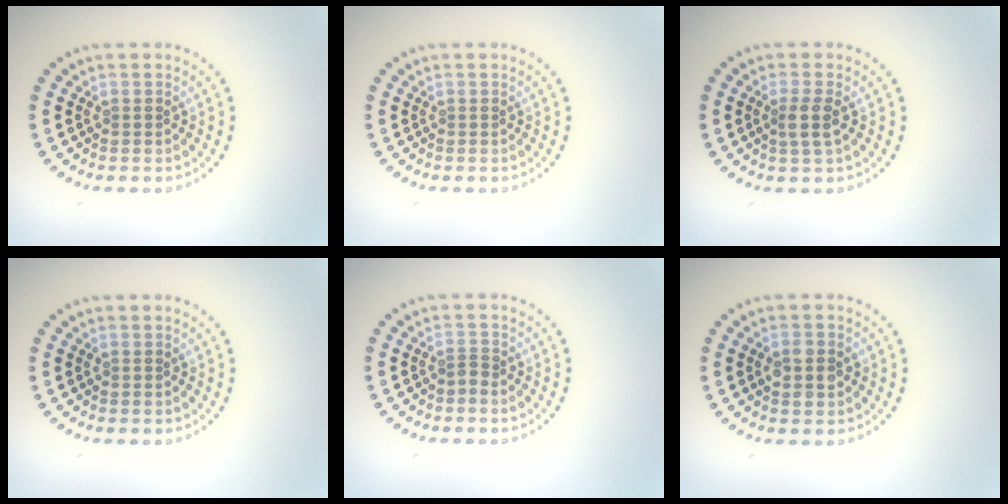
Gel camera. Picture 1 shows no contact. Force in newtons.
{"total": 0.0}
{"total": 1.9, "press": 1.6, "slide": 1.0}
{"total": 0.0}
{"total": 0.8, "press": 0.5, "slide": 0.6}
{"total": 2.7, "press": 2.7, "slide": 0.1}